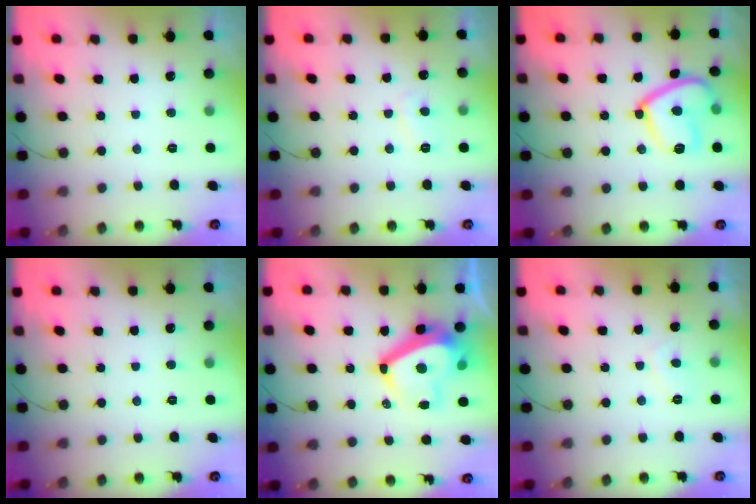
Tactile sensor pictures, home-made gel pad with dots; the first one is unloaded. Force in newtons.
{"total": 2.9, "press": 2.9, "slide": 0.3}
{"total": 13.4, "press": 13.4, "slide": 0.6}
{"total": 0.0}
{"total": 13.5, "press": 13.3, "slide": 1.9}
{"total": 2.3, "press": 2.2, "slide": 0.8}